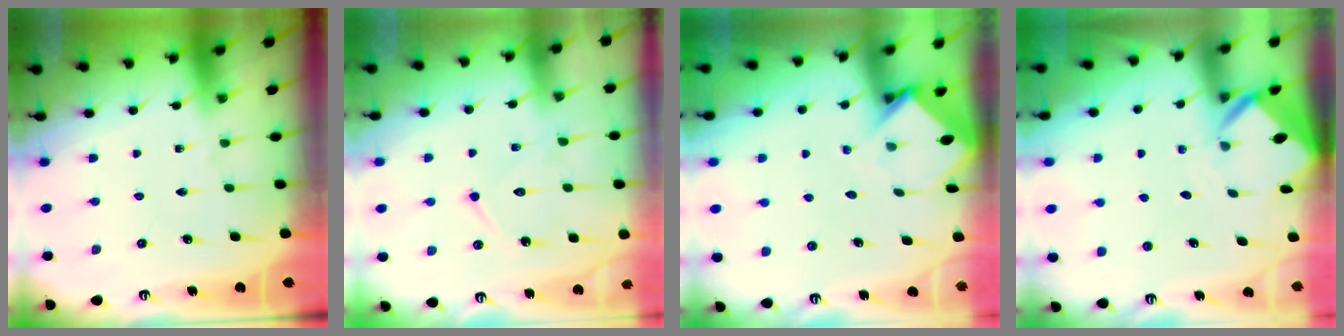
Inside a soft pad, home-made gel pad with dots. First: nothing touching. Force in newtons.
{"total": 11.2, "press": 11.2, "slide": 1.0}
{"total": 3.7, "press": 3.7, "slide": 0.2}
{"total": 3.0, "press": 3.0, "slide": 0.1}